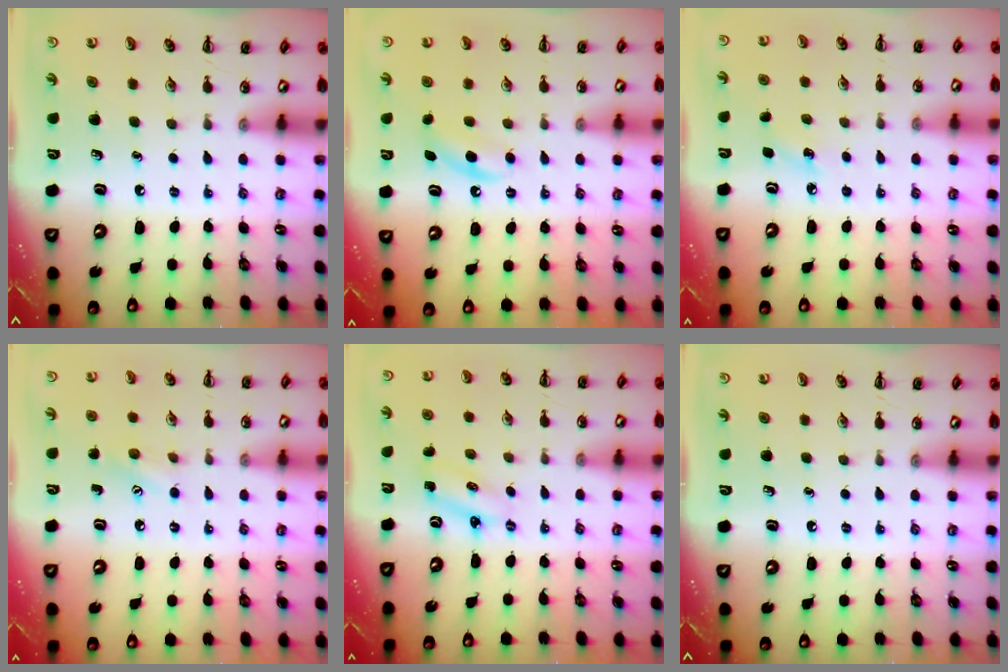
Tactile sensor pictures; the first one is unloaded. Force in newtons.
{"total": 4.6, "press": 4.4, "slide": 1.5}
{"total": 5.2, "press": 5.0, "slide": 1.6}
{"total": 6.7, "press": 6.5, "slide": 1.7}
{"total": 2.2, "press": 2.1, "slide": 0.6}
{"total": 0.0}